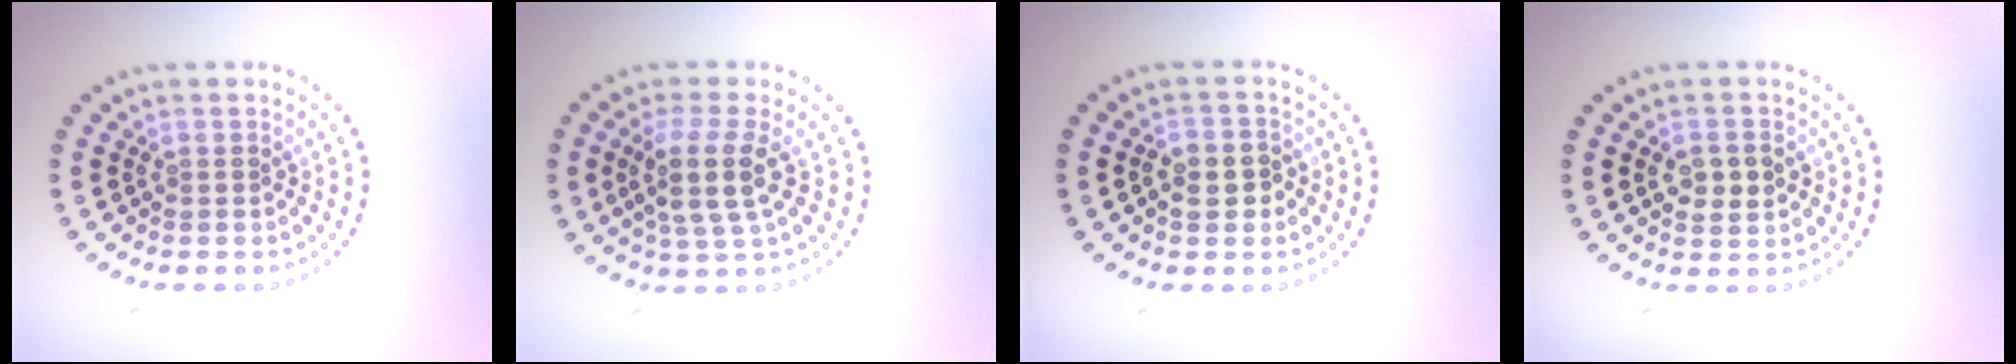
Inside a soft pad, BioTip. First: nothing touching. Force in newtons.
{"total": 3.8, "press": 3.1, "slide": 2.1}
{"total": 2.3, "press": 2.2, "slide": 0.6}
{"total": 2.4, "press": 2.4, "slide": 0.2}